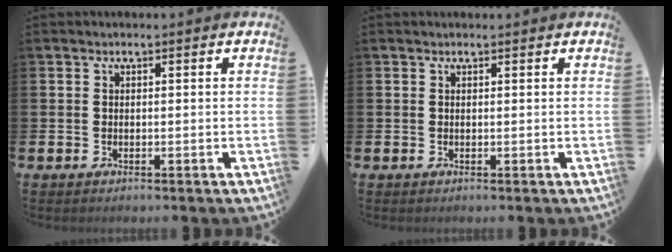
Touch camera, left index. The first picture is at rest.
{"total": 0.0}